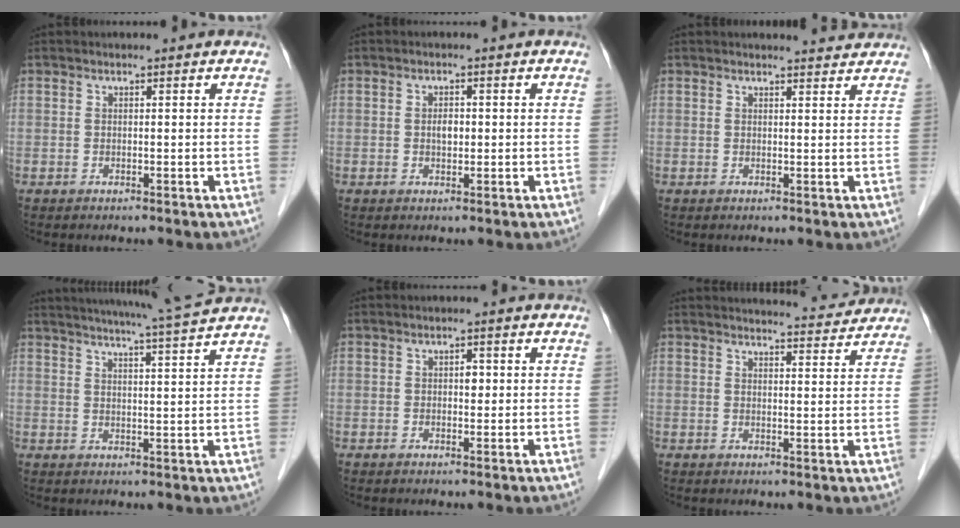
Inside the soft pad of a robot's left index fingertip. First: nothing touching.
{"total": 1.7, "force": [0.0, 1.0, 1.4], "torque": [-0.025, 0.001, 0.001]}
{"total": 3.2, "force": [3.2, 0.2, 0.3], "torque": [-0.011, 0.000, 0.032]}
{"total": 12.4, "force": [11.3, -1.7, 5.0], "torque": [-0.088, -0.011, 0.147]}
{"total": 1.4, "force": [0.2, 0.9, 1.1], "torque": [-0.013, 0.003, 0.001]}
{"total": 8.5, "force": [8.4, 0.5, 1.2], "torque": [-0.014, -0.002, 0.092]}